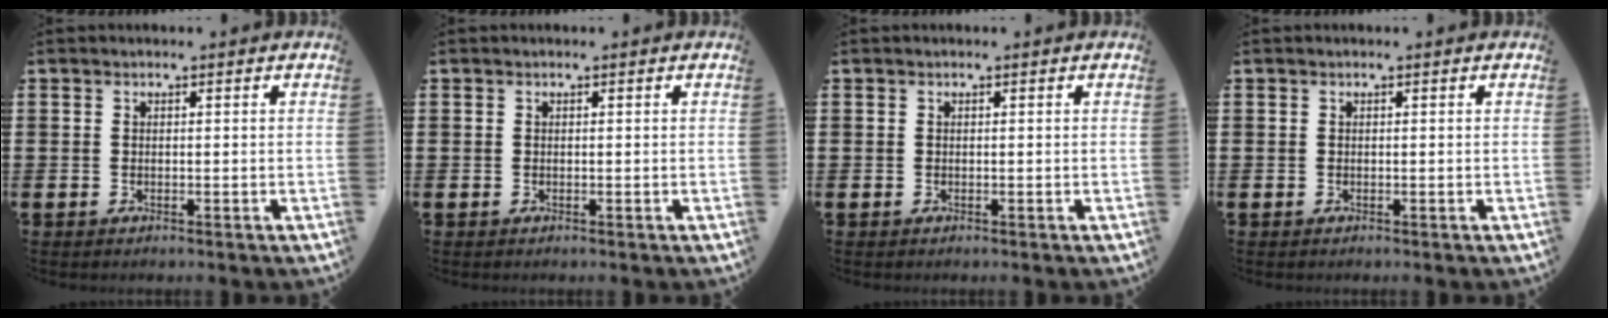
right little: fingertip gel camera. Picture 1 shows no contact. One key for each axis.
{"total": 0.0}
{"total": 0.0}
{"total": 0.0}